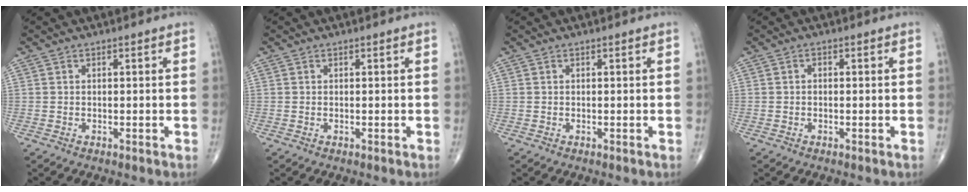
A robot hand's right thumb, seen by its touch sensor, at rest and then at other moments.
{"total": 0.0}
{"total": 0.0}
{"total": 0.7, "force": [-0.1, 0.5, 0.5], "torque": [-0.003, 0.002, -0.005]}